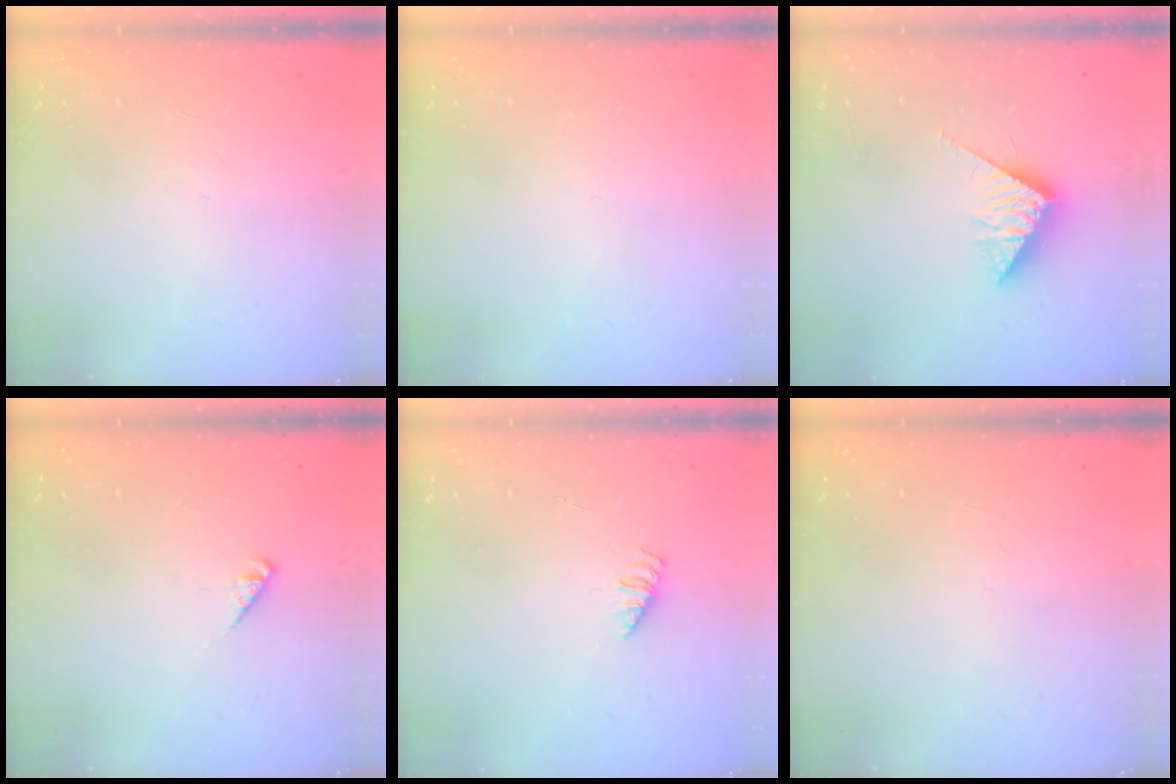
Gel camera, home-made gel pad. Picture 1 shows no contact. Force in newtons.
{"total": 0.0}
{"total": 8.2, "press": 8.2, "slide": 0.4}
{"total": 1.8, "press": 1.8, "slide": 0.3}
{"total": 1.4, "press": 1.3, "slide": 0.3}
{"total": 0.0}